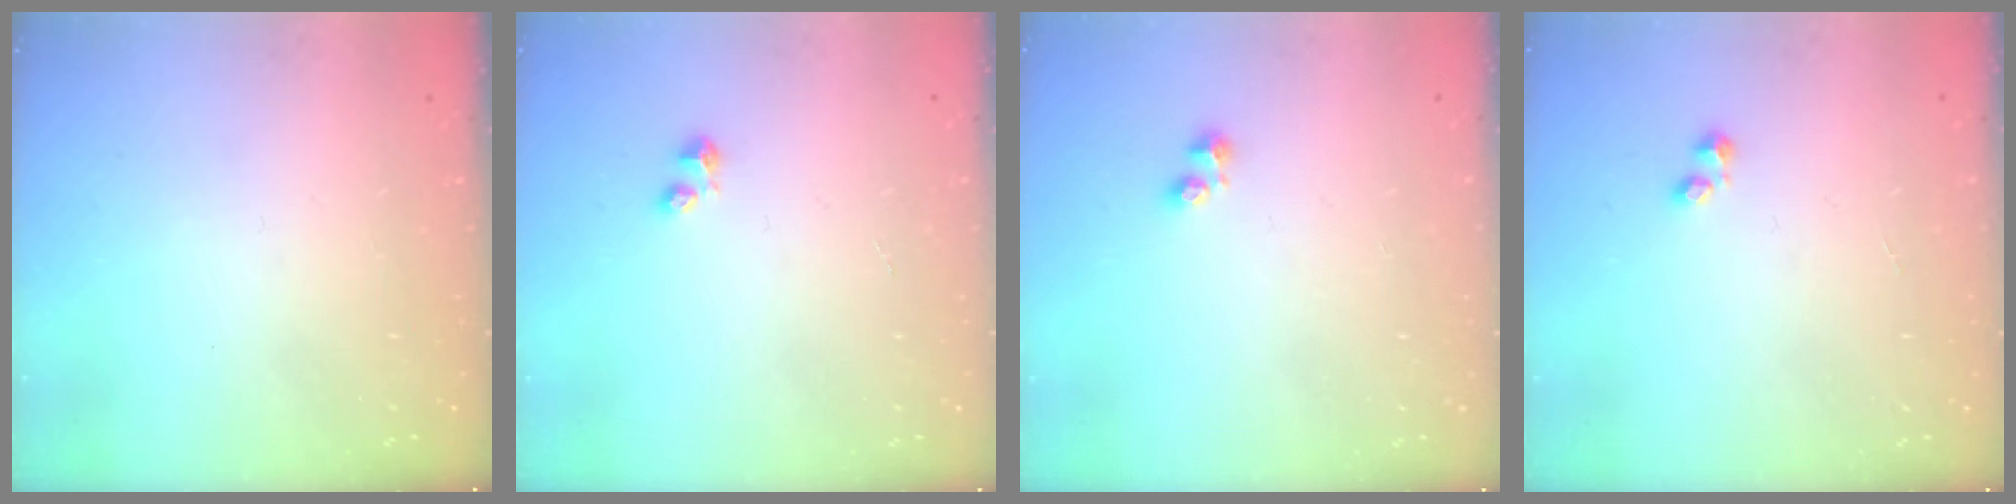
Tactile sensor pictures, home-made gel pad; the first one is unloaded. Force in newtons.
{"total": 2.5, "press": 2.5, "slide": 0.4}
{"total": 1.8, "press": 1.7, "slide": 0.4}
{"total": 1.2, "press": 1.1, "slide": 0.5}